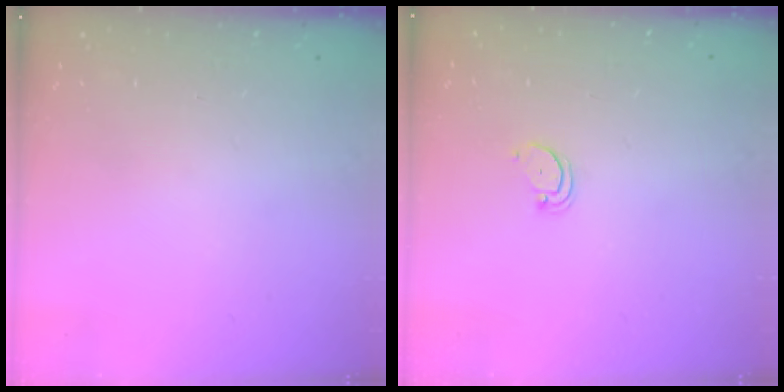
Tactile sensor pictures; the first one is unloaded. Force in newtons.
{"total": 2.5, "press": 2.5, "slide": 0.2}